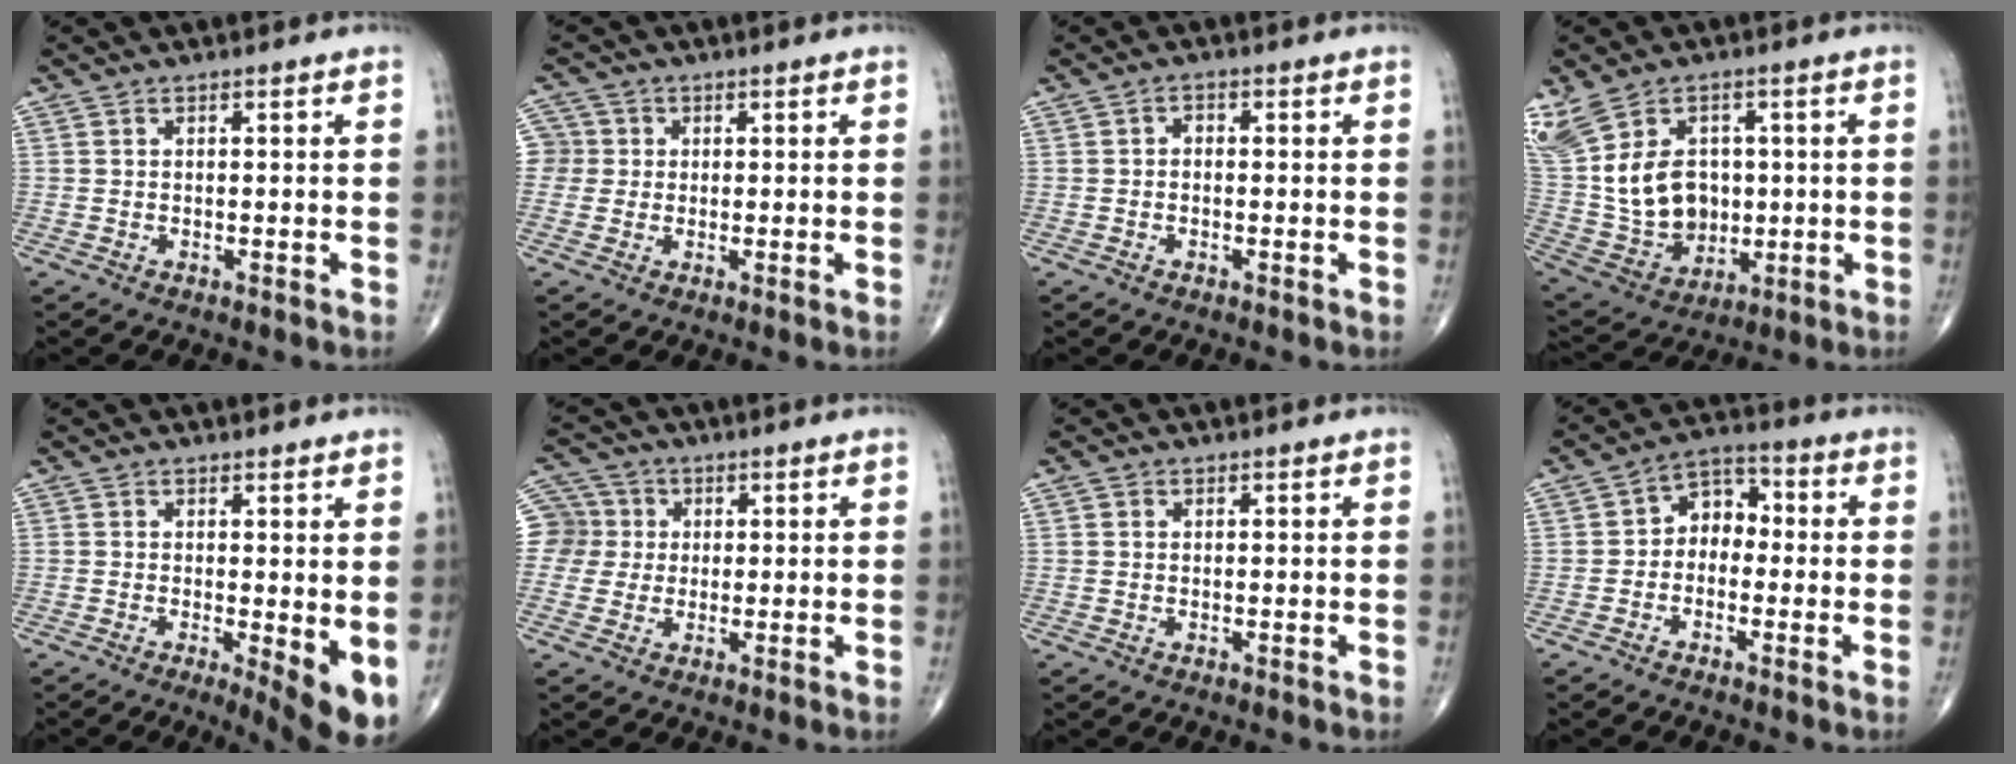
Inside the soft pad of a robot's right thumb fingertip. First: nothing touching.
{"total": 4.1, "force": [0.3, 4.0, 0.2], "torque": [0.019, 0.008, 0.000]}
{"total": 1.3, "force": [-0.1, 1.0, 0.9], "torque": [-0.006, 0.005, -0.005]}
{"total": 19.6, "force": [4.3, 14.4, 12.5], "torque": [-0.262, 0.010, 0.117]}
{"total": 6.8, "force": [-0.5, 1.9, 6.6], "torque": [-0.091, -0.017, -0.003]}
{"total": 8.2, "force": [0.9, 8.1, 1.1], "torque": [-0.007, 0.021, 0.012]}
{"total": 0.0}
{"total": 6.4, "force": [-0.8, 4.8, 4.1], "torque": [-0.035, 0.030, -0.032]}